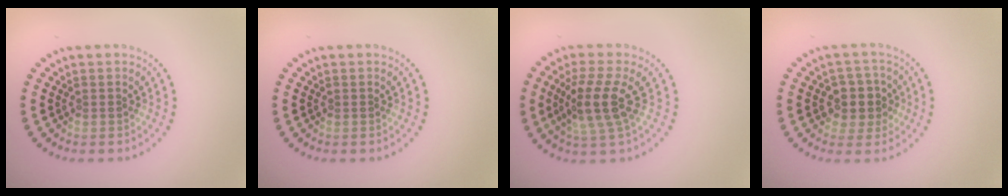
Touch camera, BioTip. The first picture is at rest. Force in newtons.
{"total": 0.0}
{"total": 3.8, "press": 3.2, "slide": 2.1}
{"total": 3.2, "press": 3.0, "slide": 1.3}